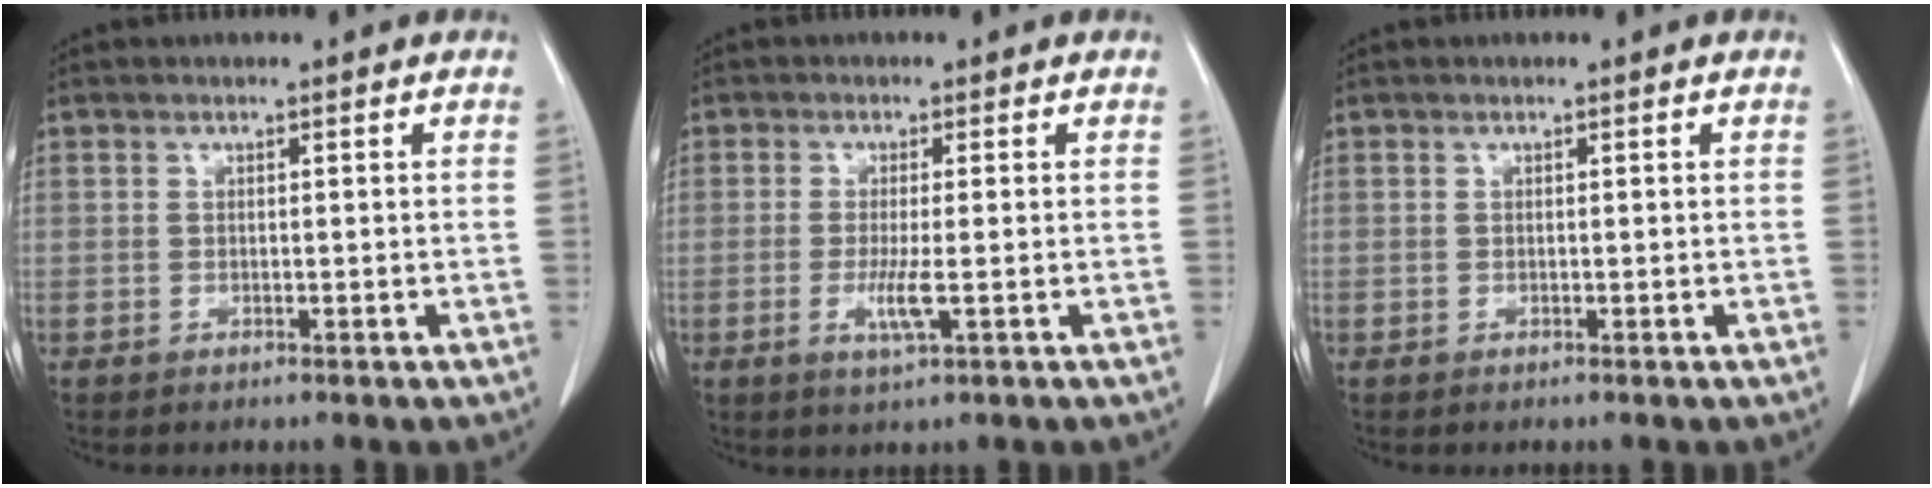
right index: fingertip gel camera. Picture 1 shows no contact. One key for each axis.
{"total": 3.7, "fx": -0.8, "fy": 0.0, "fz": 3.6, "tx": -0.071, "ty": -0.009, "tz": -0.013}
{"total": 0.0}